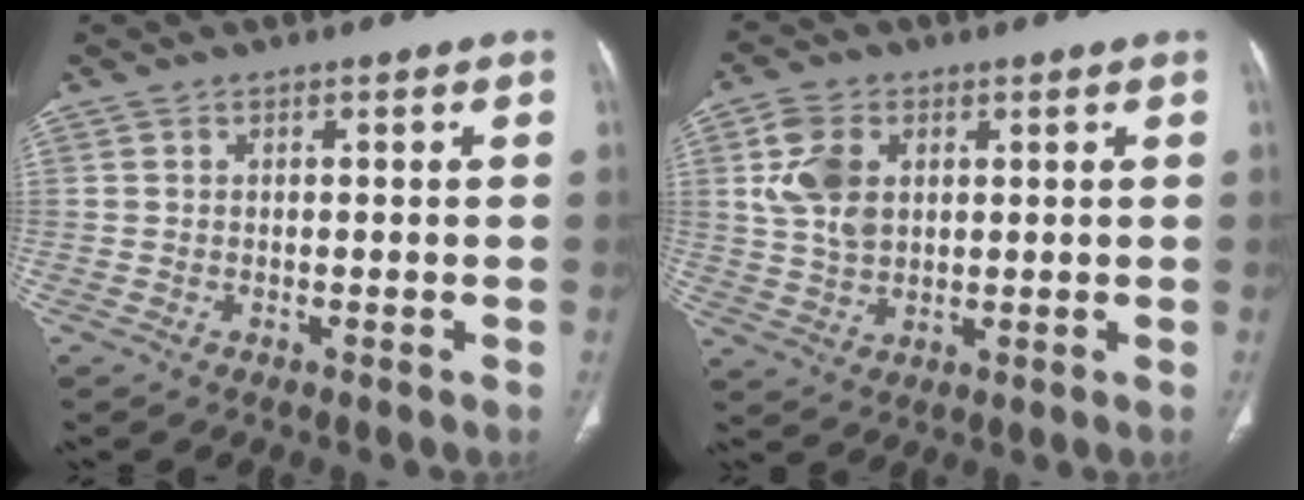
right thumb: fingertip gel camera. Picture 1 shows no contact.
{"total": 8.4, "force": [2.2, 5.7, 5.7], "torque": [-0.109, -0.003, 0.047]}